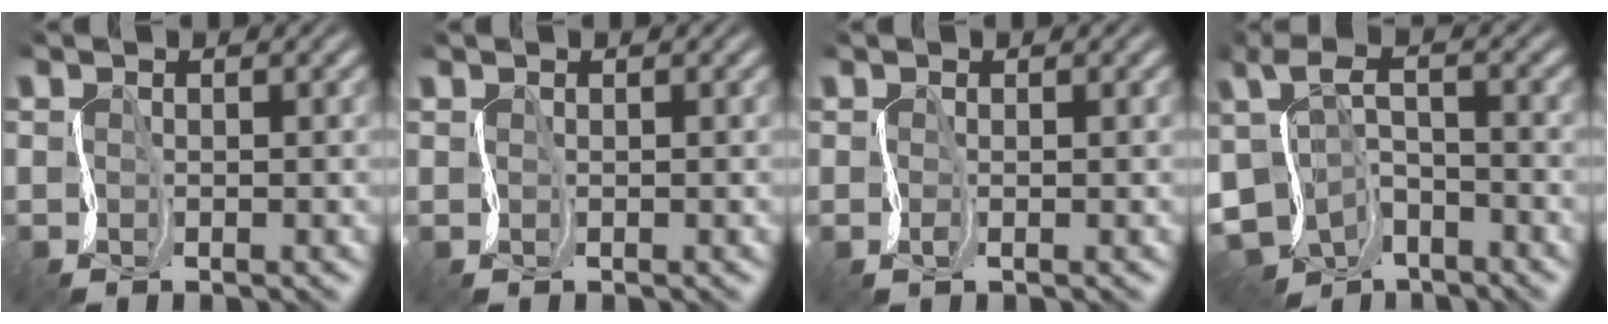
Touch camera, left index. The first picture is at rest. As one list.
[{"total": 0.0}, {"total": 0.6, "force": [0.1, 0.0, 0.6], "torque": [-0.014, -0.002, 0.000]}, {"total": 6.3, "force": [-2.1, 4.3, 4.0], "torque": [-0.085, -0.012, -0.037]}]